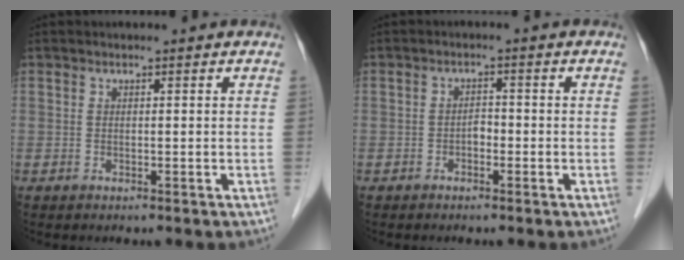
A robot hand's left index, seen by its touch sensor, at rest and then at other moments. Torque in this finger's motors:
{"motor_torque": [-0.08, 0.18, -0.05, 0.00]}